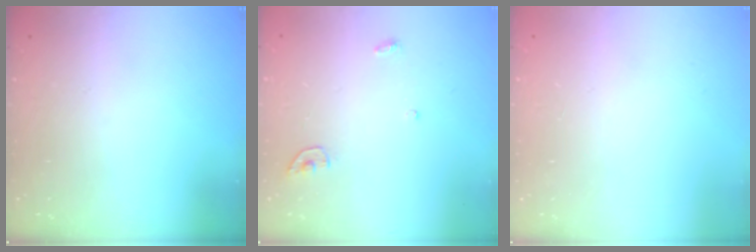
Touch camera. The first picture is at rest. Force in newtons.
{"total": 3.8, "press": 3.8, "slide": 0.3}
{"total": 0.9, "press": 0.9, "slide": 0.0}